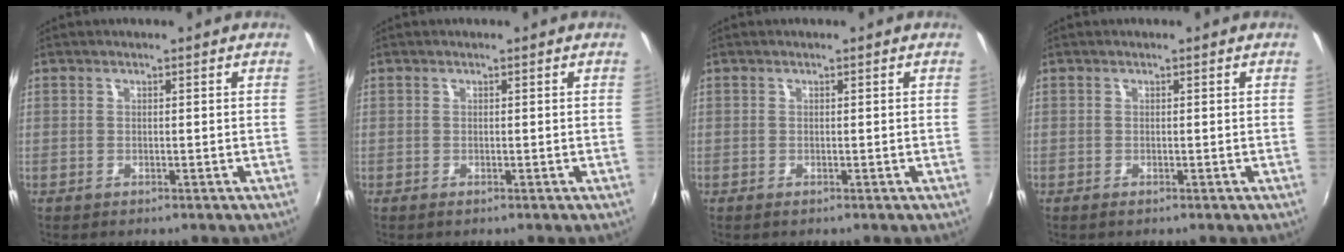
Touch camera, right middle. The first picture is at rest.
{"total": 0.0}
{"total": 0.0}
{"total": 0.0}